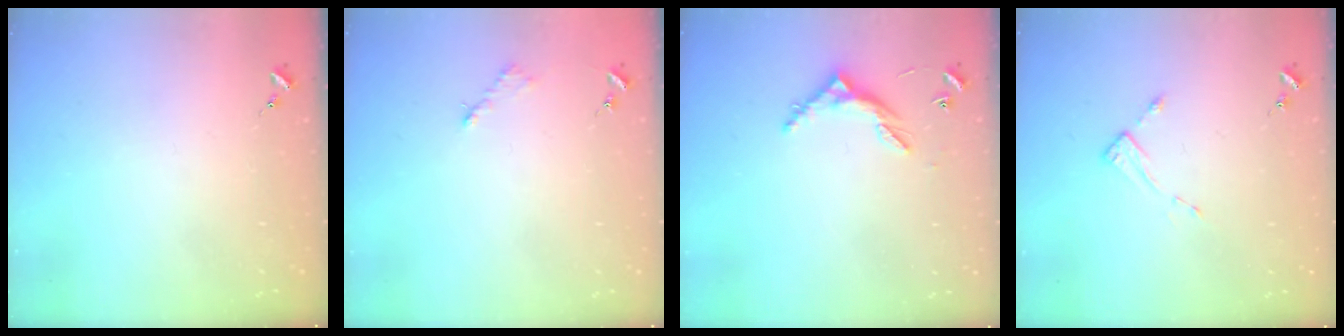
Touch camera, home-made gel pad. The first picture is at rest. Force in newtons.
{"total": 2.6, "press": 2.6, "slide": 0.4}
{"total": 6.1, "press": 6.1, "slide": 0.4}
{"total": 2.6, "press": 2.6, "slide": 0.3}